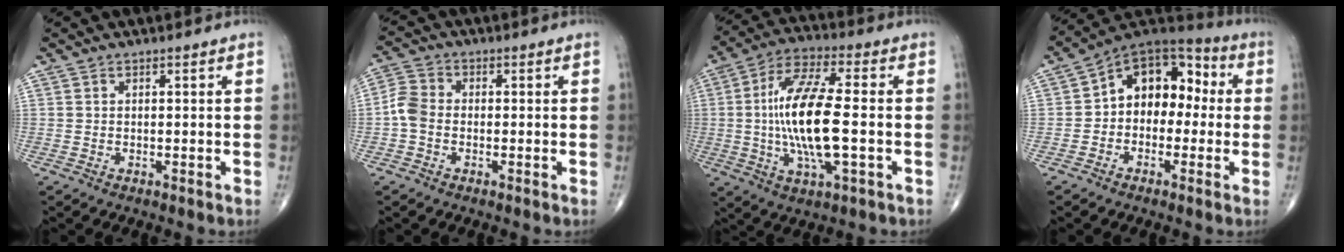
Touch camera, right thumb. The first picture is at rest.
{"total": 4.5, "force": [-1.0, 3.3, 2.8], "torque": [-0.057, 0.011, -0.031]}
{"total": 16.8, "force": [-1.1, 5.2, 15.9], "torque": [-0.316, 0.012, -0.021]}
{"total": 13.3, "force": [0.3, 9.3, 9.5], "torque": [-0.095, 0.049, -0.015]}